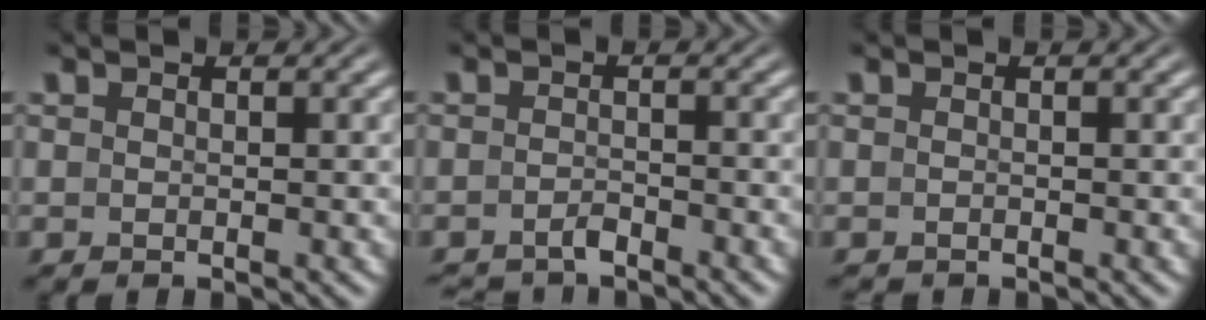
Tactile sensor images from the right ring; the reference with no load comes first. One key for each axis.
{"total": 2.3, "fx": -2.3, "fy": 0.3, "fz": 0.1, "tx": 0.001, "ty": -0.008, "tz": -0.037}
{"total": 0.7, "fx": -0.7, "fy": -0.2, "fz": -0.1, "tx": -0.005, "ty": -0.008, "tz": -0.007}